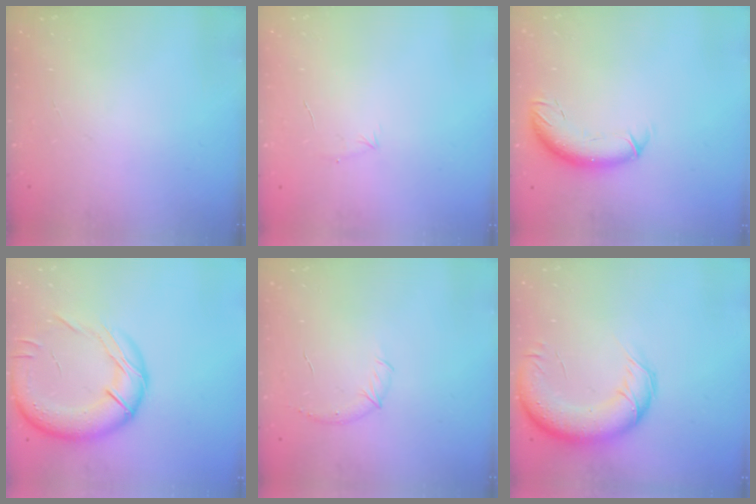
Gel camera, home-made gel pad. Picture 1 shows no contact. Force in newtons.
{"total": 4.1, "press": 3.9, "slide": 1.0}
{"total": 9.2, "press": 9.0, "slide": 1.9}
{"total": 22.4, "press": 21.9, "slide": 4.4}
{"total": 8.0, "press": 7.8, "slide": 1.5}
{"total": 15.6, "press": 15.2, "slide": 3.6}